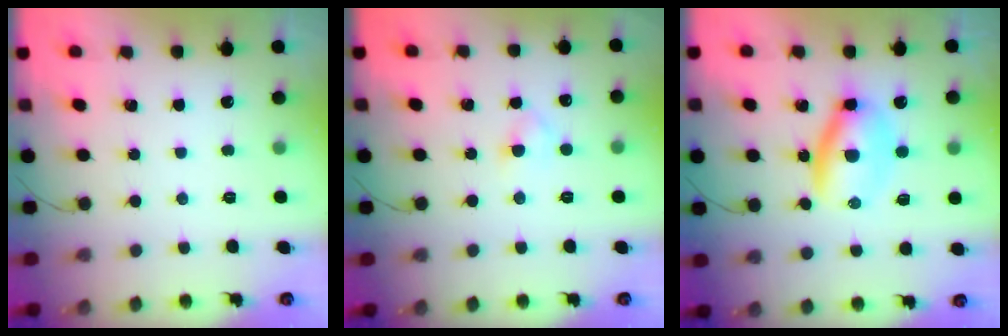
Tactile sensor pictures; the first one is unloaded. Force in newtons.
{"total": 2.8, "press": 2.5, "slide": 1.2}
{"total": 7.3, "press": 7.2, "slide": 1.2}